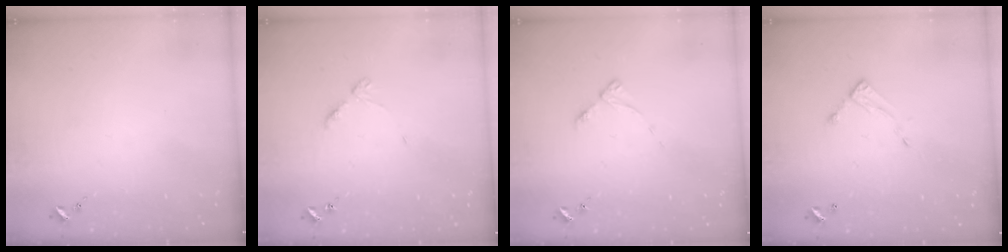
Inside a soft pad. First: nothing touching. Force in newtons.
{"total": 4.4, "press": 4.3, "slide": 0.5}
{"total": 4.4, "press": 4.3, "slide": 0.7}
{"total": 5.5, "press": 5.5, "slide": 0.3}